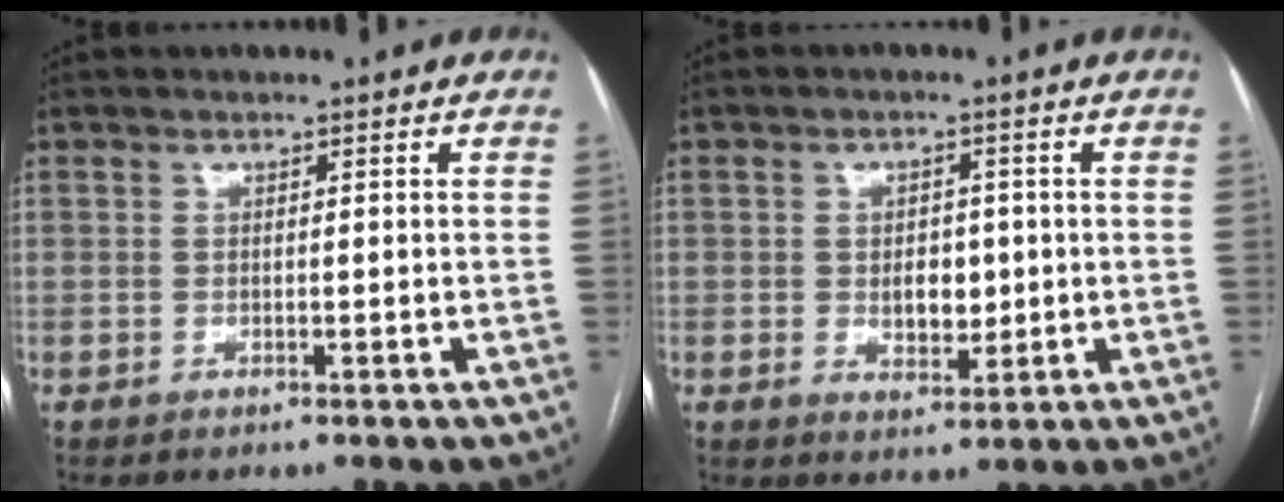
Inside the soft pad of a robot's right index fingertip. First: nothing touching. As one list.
[{"total": 4.5, "force": [-0.1, 2.9, 3.4], "torque": [-0.048, 0.000, 0.008]}]